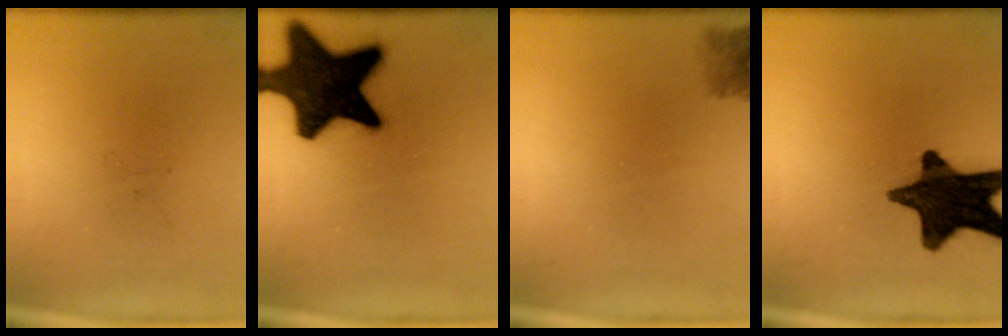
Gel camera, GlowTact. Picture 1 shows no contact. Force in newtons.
{"total": 20.0}
{"total": 2.0}
{"total": 15.8}